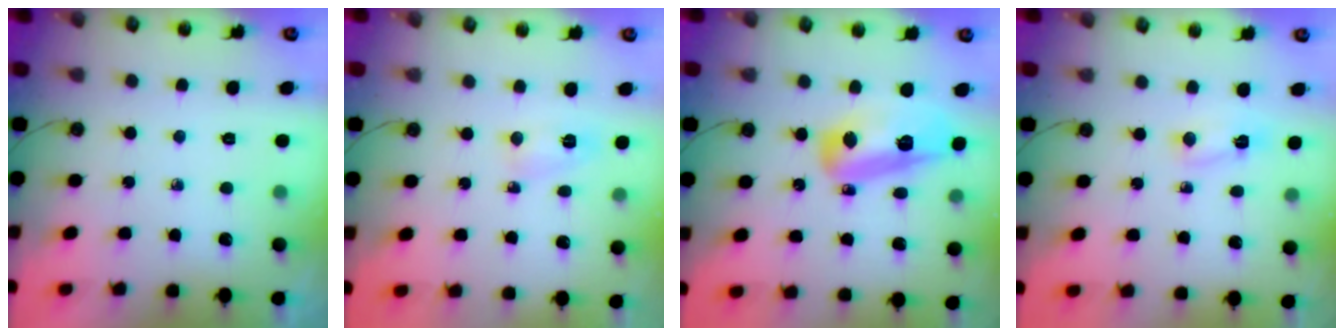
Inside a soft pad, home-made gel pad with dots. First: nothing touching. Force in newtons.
{"total": 2.9, "press": 2.7, "slide": 1.0}
{"total": 13.7, "press": 13.6, "slide": 1.5}
{"total": 2.4, "press": 2.2, "slide": 0.8}